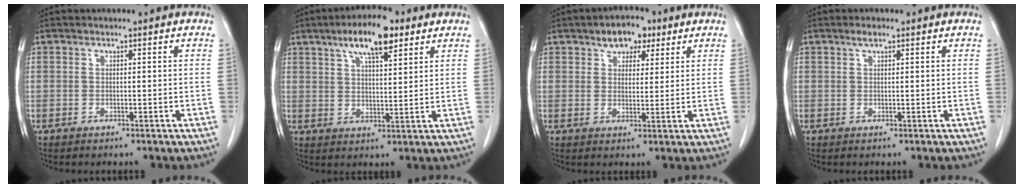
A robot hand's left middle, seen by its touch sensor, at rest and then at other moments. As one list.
[{"total": 9.3, "force": [5.7, 2.4, 7.0], "torque": [-0.123, 0.013, 0.093]}, {"total": 5.6, "force": [3.4, 3.2, 3.2], "torque": [-0.044, 0.015, 0.052]}, {"total": 1.3, "force": [0.8, 0.3, 0.9], "torque": [-0.020, 0.004, 0.015]}]